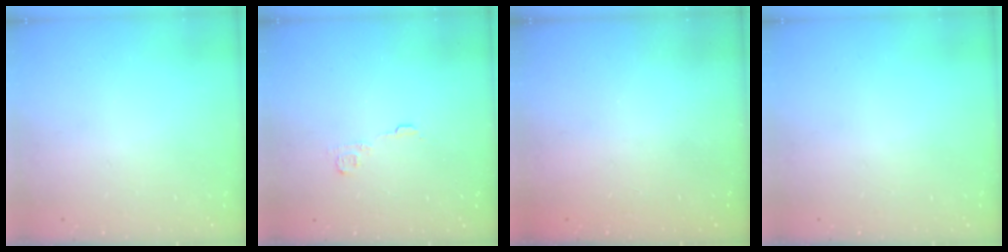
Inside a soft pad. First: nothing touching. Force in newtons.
{"total": 5.7, "press": 5.7, "slide": 0.7}
{"total": 2.4, "press": 2.3, "slide": 0.7}
{"total": 0.0}